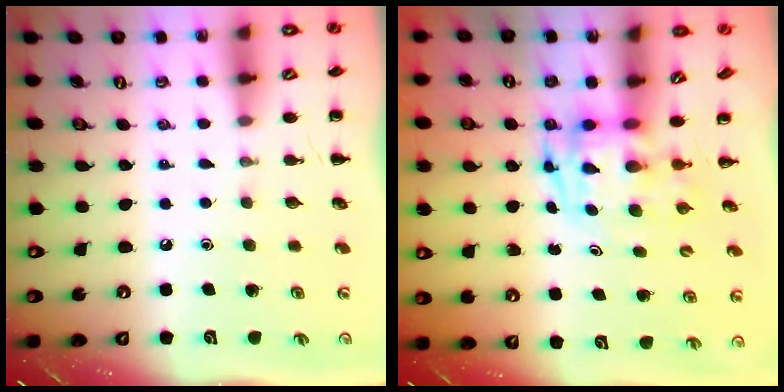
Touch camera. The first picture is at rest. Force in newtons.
{"total": 3.3, "press": 3.3, "slide": 0.7}